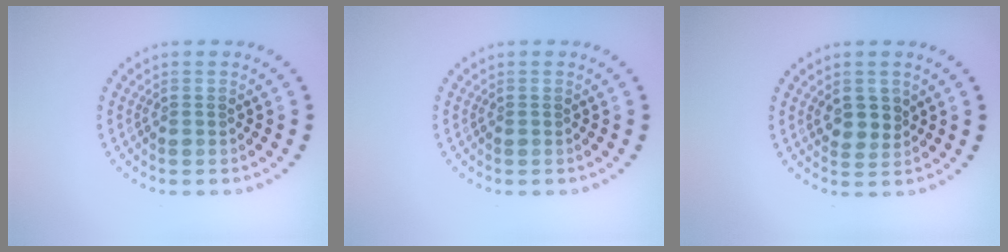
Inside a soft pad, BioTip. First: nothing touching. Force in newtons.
{"total": 0.0}
{"total": 2.3, "press": 2.2, "slide": 0.8}